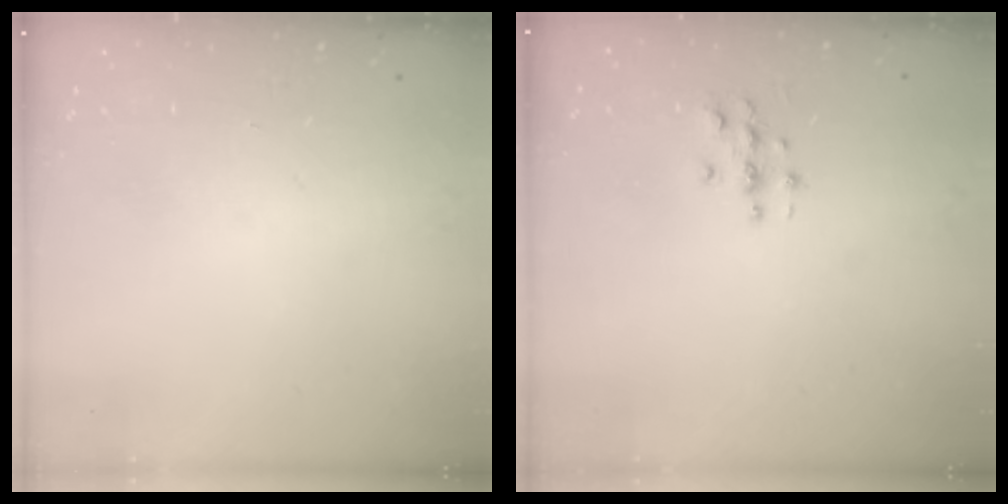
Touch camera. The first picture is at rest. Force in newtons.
{"total": 2.8, "press": 2.8, "slide": 0.3}